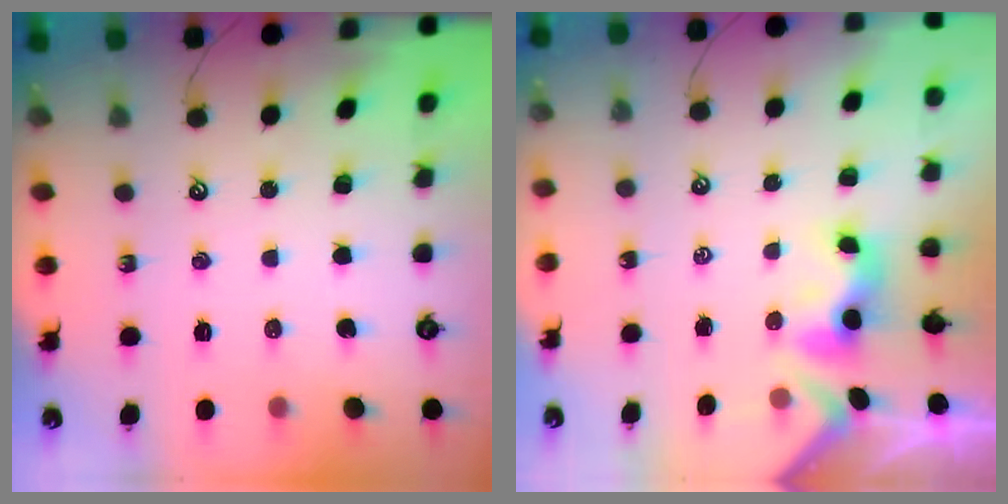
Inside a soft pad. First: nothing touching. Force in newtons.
{"total": 3.1, "press": 3.0, "slide": 0.4}